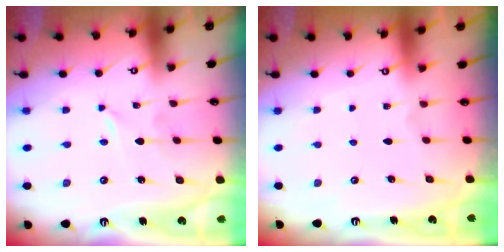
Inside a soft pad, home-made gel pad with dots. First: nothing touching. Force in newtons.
{"total": 0.0}